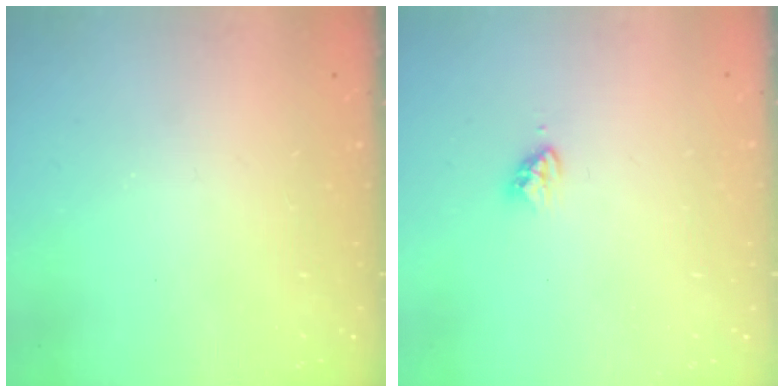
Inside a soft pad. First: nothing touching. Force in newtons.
{"total": 3.4, "press": 3.3, "slide": 0.2}